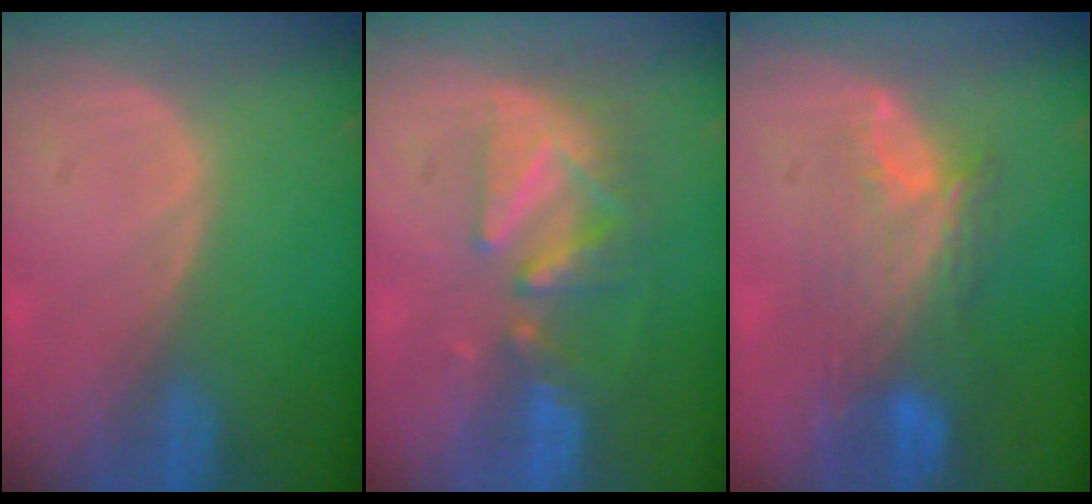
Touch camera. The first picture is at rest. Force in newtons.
{"total": 8.5, "press": 7.9, "slide": 3.2}
{"total": 8.3, "press": 7.7, "slide": 3.3}